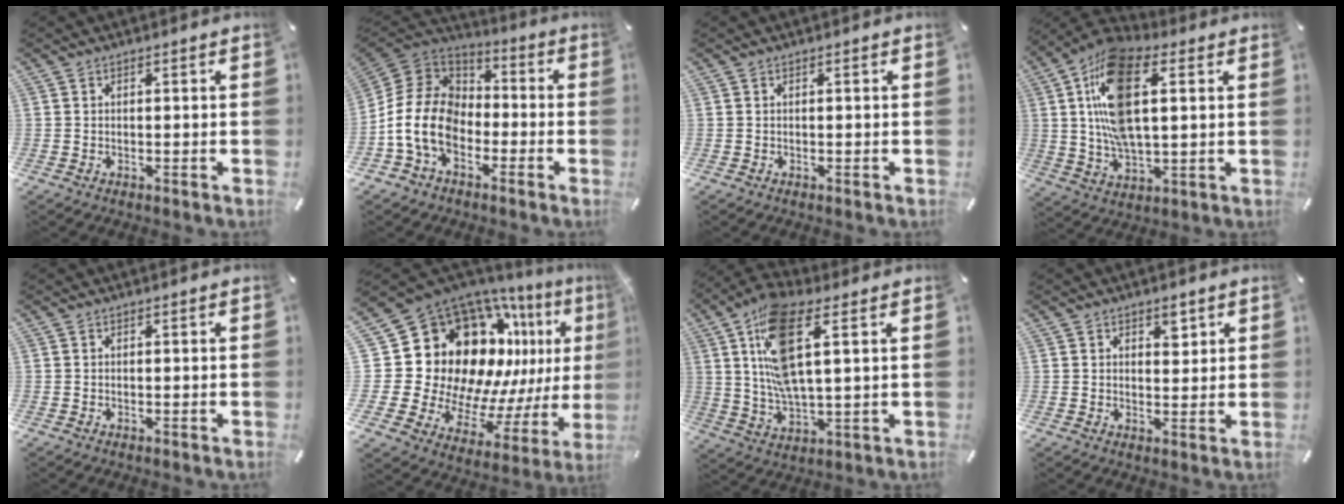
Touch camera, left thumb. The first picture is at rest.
{"total": 13.9, "force": [-5.1, 10.5, 7.6], "torque": [-0.184, 0.027, -0.098]}
{"total": 0.0}
{"total": 17.8, "force": [4.8, 9.1, 14.5], "torque": [-0.312, 0.000, 0.085]}
{"total": 0.0}
{"total": 24.9, "force": [7.8, 18.9, 14.2], "torque": [-0.239, -0.123, 0.200]}
{"total": 15.4, "force": [5.2, 5.6, 13.4], "torque": [-0.290, -0.014, 0.086]}
{"total": 3.4, "force": [2.0, 2.2, 1.6], "torque": [0.005, -0.014, 0.027]}